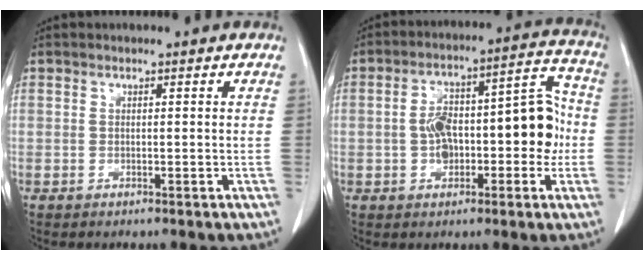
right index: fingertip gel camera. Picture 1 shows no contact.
{"total": 13.0, "force": [-1.2, 5.4, 11.8], "torque": [-0.179, 0.052, -0.014]}